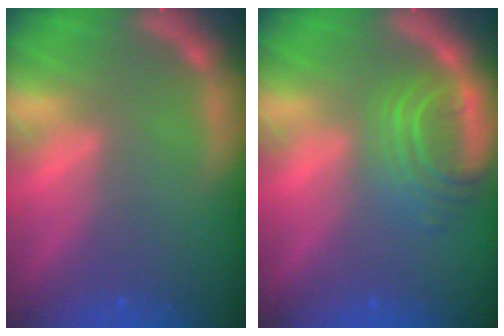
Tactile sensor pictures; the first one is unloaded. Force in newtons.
{"total": 5.0}